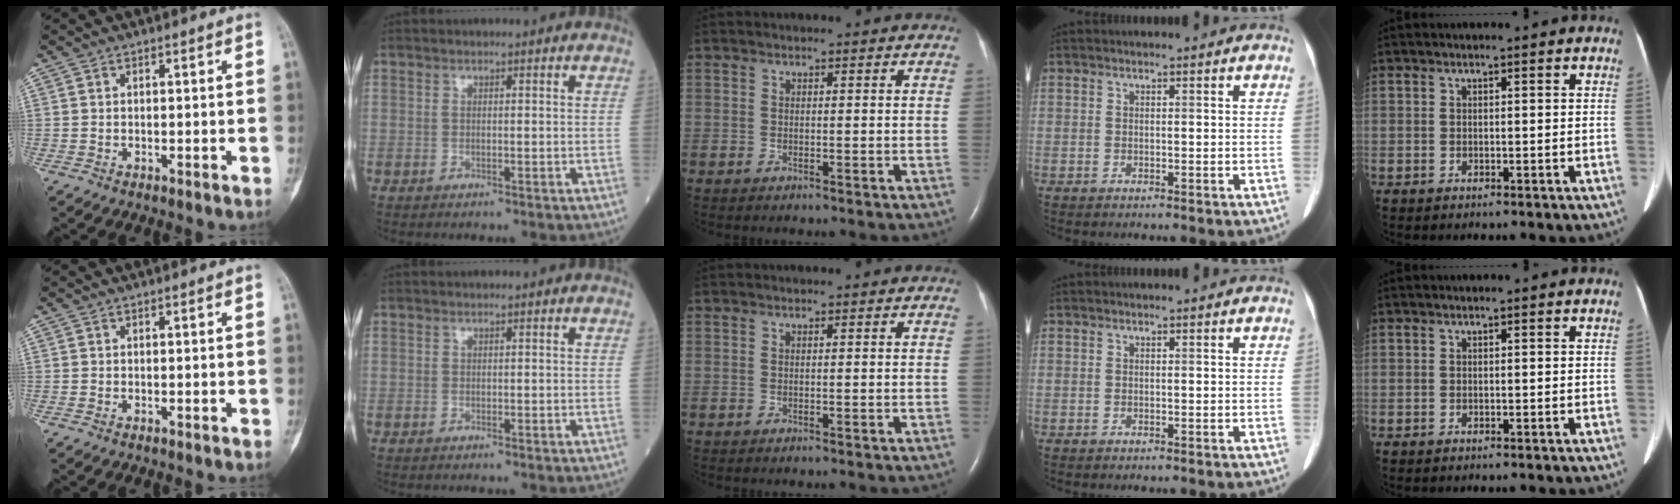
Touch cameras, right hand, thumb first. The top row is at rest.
{}